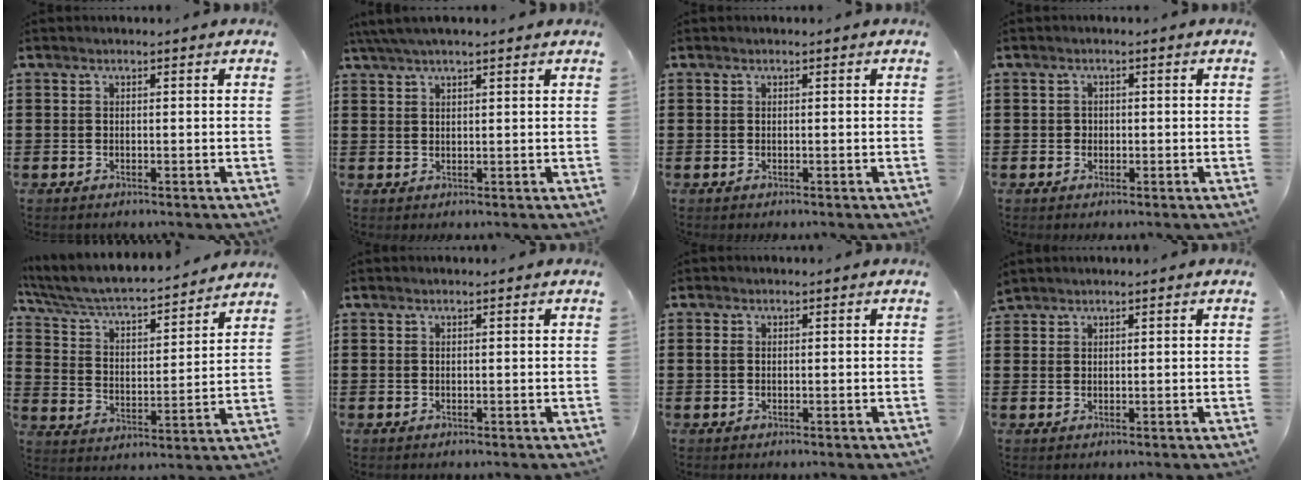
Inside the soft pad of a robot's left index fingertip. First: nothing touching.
{"total": 3.1, "force": [2.3, 0.4, 2.0], "torque": [-0.043, 0.004, 0.044]}
{"total": 0.0}
{"total": 1.0, "force": [0.0, 1.0, 0.2], "torque": [-0.009, 0.006, -0.002]}
{"total": 4.9, "force": [4.5, 0.6, 1.9], "torque": [-0.058, -0.041, 0.068]}
{"total": 0.0}
{"total": 1.0, "force": [0.1, 0.7, 0.7], "torque": [-0.023, 0.002, -0.002]}
{"total": 1.2, "force": [1.2, 0.2, -0.2], "torque": [-0.001, 0.000, 0.024]}